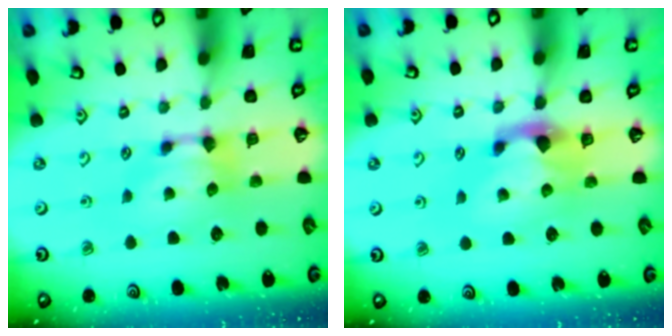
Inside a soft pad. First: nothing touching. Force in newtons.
{"total": 2.1, "press": 1.6, "slide": 1.2}